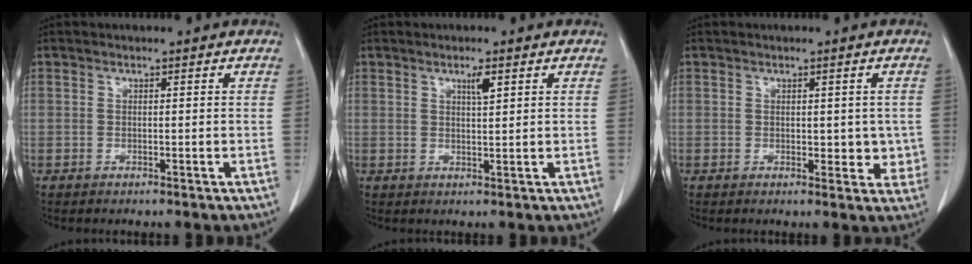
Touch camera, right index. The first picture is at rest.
{"total": 2.1, "force": [1.1, 0.2, 1.8], "torque": [-0.033, -0.002, 0.020]}
{"total": 3.7, "force": [0.1, 2.4, 2.8], "torque": [-0.016, -0.001, 0.005]}